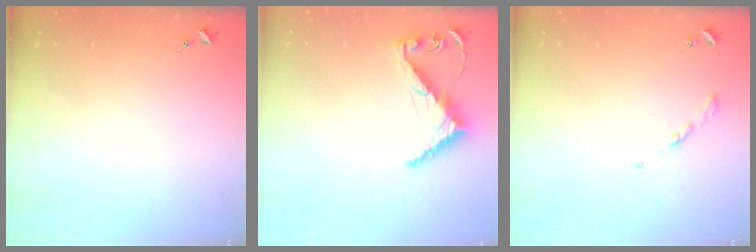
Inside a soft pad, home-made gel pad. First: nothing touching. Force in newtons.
{"total": 7.3, "press": 7.3, "slide": 0.6}
{"total": 3.2, "press": 3.2, "slide": 0.4}